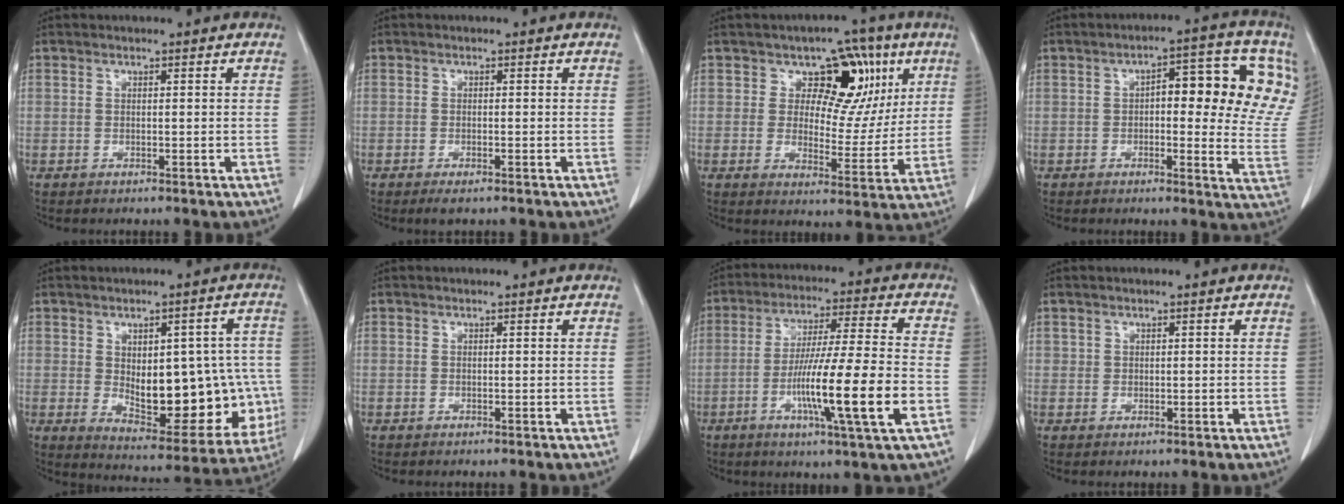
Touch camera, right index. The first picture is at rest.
{"total": 1.9, "force": [-1.2, 0.4, 1.4], "torque": [-0.022, -0.005, -0.016]}
{"total": 10.2, "force": [4.7, 7.0, 5.9], "torque": [-0.051, 0.016, 0.067]}
{"total": 15.5, "force": [4.5, 5.4, 13.9], "torque": [-0.163, 0.021, 0.045]}
{"total": 18.5, "force": [-1.8, 8.8, 16.1], "torque": [-0.203, 0.016, 0.009]}
{"total": 0.0}
{"total": 15.5, "force": [-4.8, -0.4, 14.7], "torque": [-0.266, -0.011, -0.082]}
{"total": 0.7, "force": [0.3, 0.6, 0.1], "torque": [0.006, 0.002, 0.005]}